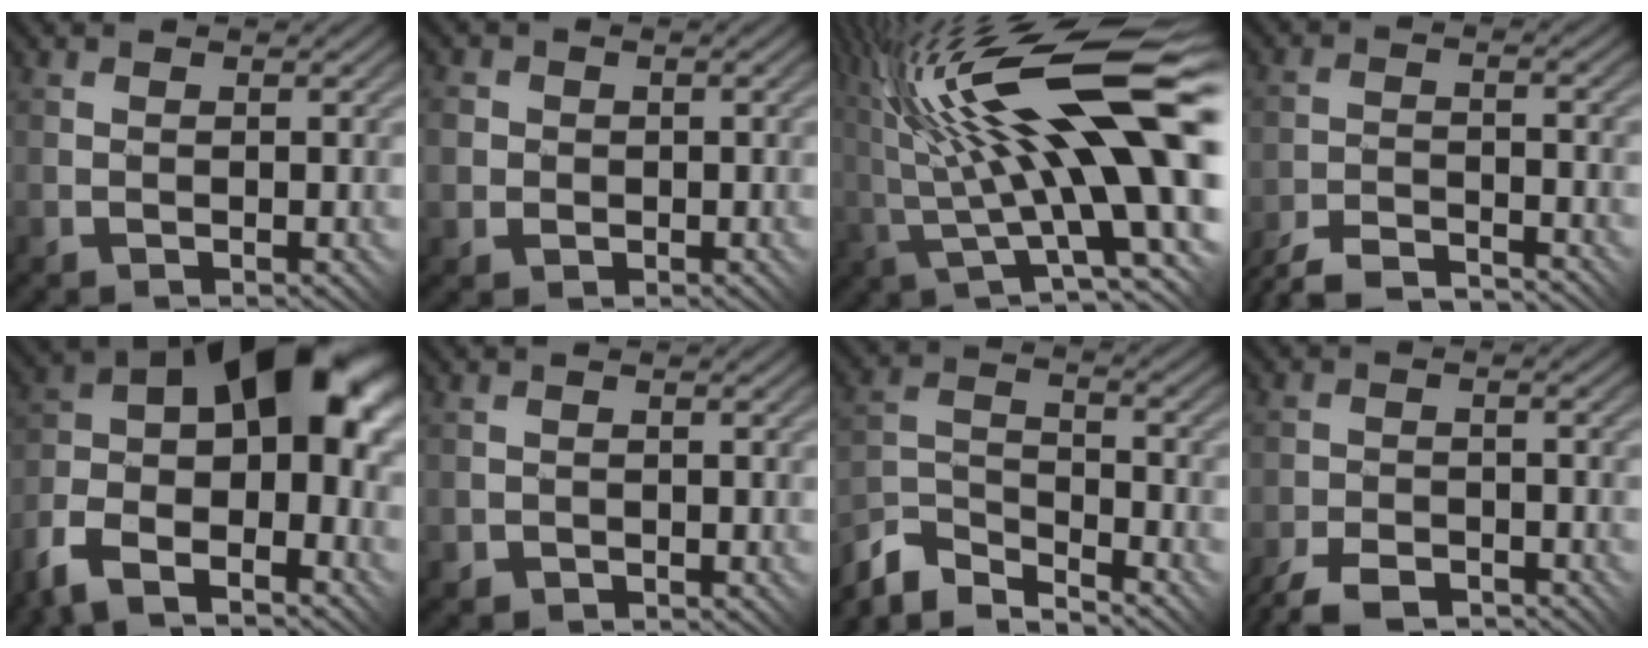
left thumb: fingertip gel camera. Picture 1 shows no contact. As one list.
[{"total": 4.0, "force": [-0.1, 3.9, 0.9], "torque": [-0.033, 0.004, -0.021]}, {"total": 18.3, "force": [4.2, 4.4, 17.2], "torque": [-0.303, 0.025, 0.069]}, {"total": 7.0, "force": [-6.7, 0.4, 1.8], "torque": [-0.038, -0.001, -0.128]}, {"total": 17.1, "force": [-6.0, 9.4, 13.0], "torque": [-0.239, -0.012, -0.087]}, {"total": 1.1, "force": [-0.4, 1.1, 0.0], "torque": [-0.001, -0.003, -0.006]}, {"total": 7.3, "force": [-6.8, 1.6, 2.2], "torque": [-0.045, 0.004, -0.146]}, {"total": 5.7, "force": [-4.5, 2.0, 2.8], "torque": [-0.052, -0.004, -0.088]}]